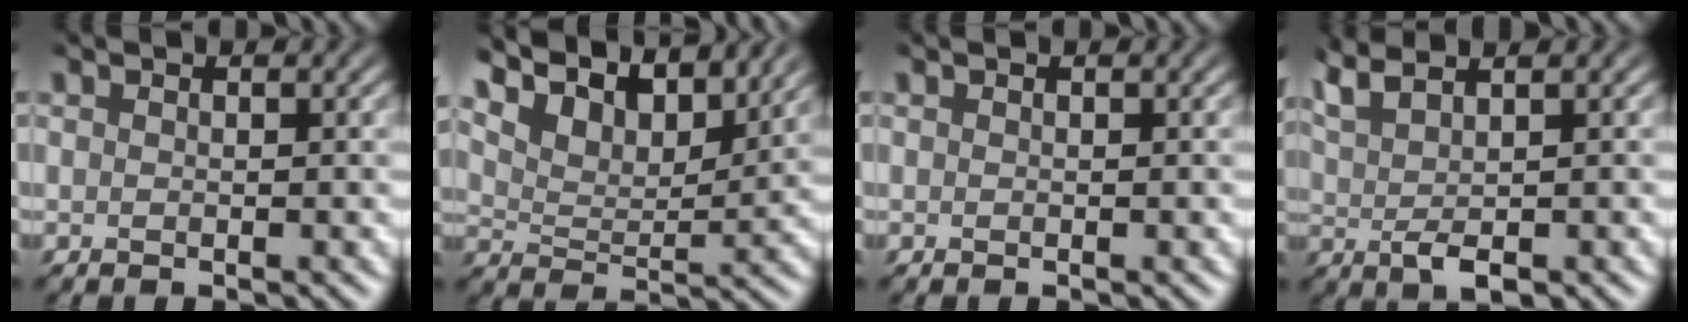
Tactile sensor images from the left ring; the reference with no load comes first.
{"total": 9.6, "force": [8.4, 2.7, 3.8], "torque": [-0.094, 0.001, 0.134]}
{"total": 0.0}
{"total": 3.7, "force": [1.5, 1.0, 3.2], "torque": [-0.070, 0.006, 0.036]}